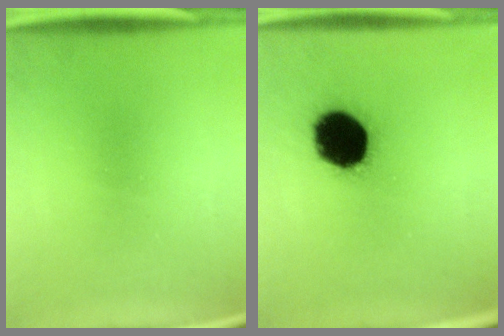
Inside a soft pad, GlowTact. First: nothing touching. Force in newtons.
{"total": 18.4}